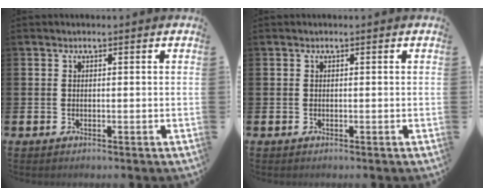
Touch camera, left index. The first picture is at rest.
{"total": 0.0}